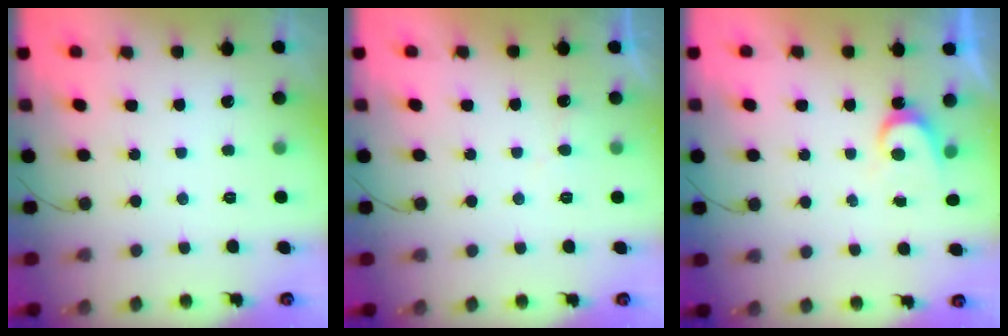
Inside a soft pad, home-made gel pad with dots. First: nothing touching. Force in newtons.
{"total": 4.9, "press": 4.9, "slide": 0.3}
{"total": 3.7, "press": 3.6, "slide": 0.3}